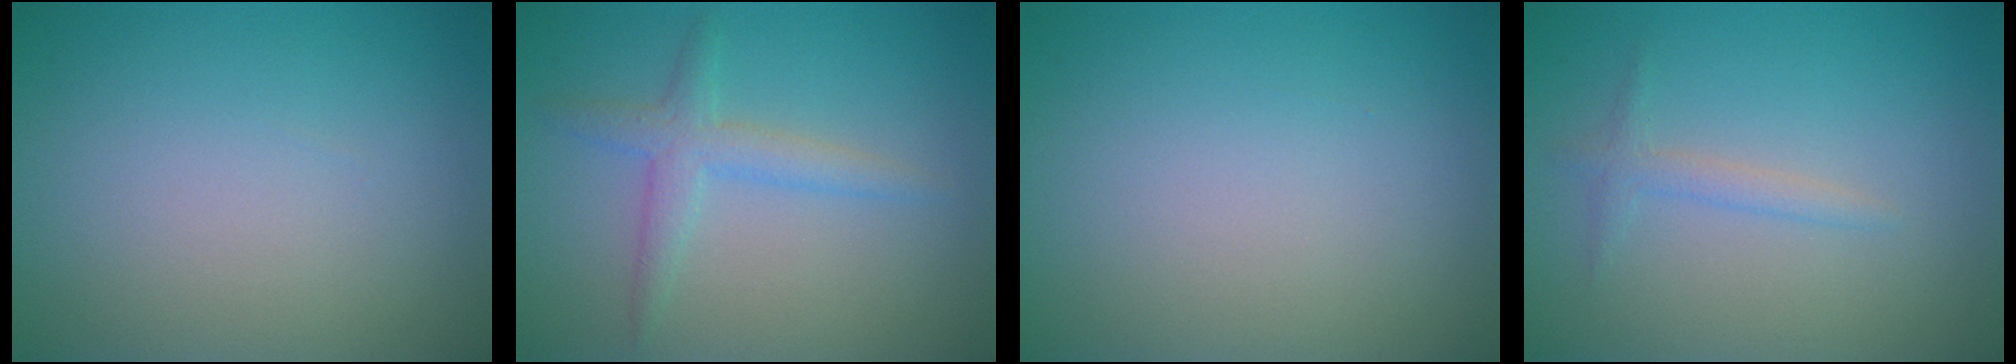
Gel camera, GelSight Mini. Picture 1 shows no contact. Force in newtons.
{"total": 1.8, "press": 1.8, "slide": 0.1}
{"total": 0.0}
{"total": 1.3, "press": 1.3, "slide": 0.0}